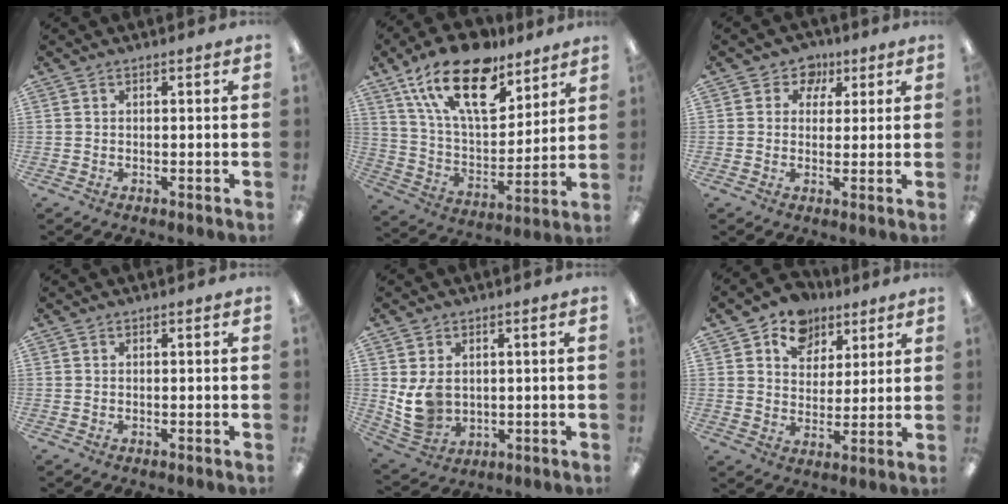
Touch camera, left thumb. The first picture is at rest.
{"total": 21.6, "force": [14.1, 9.8, 13.2], "torque": [-0.244, -0.072, 0.248]}
{"total": 5.0, "force": [2.4, 4.2, 1.3], "torque": [-0.019, -0.008, 0.039]}
{"total": 0.0}
{"total": 8.4, "force": [1.4, 6.7, 4.8], "torque": [-0.113, -0.001, 0.028]}
{"total": 10.4, "force": [6.6, 7.5, 2.8], "torque": [-0.044, -0.040, 0.121]}